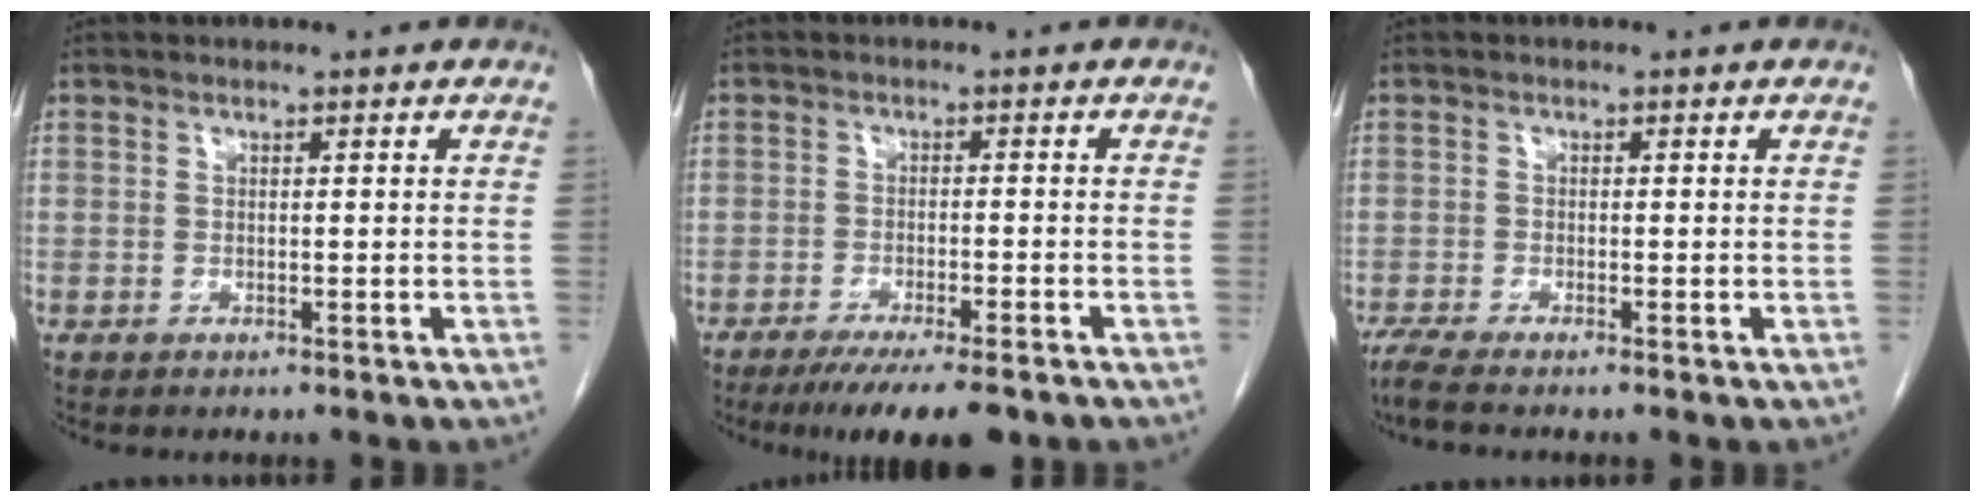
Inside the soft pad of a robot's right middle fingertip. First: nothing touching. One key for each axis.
{"total": 9.2, "fx": -7.0, "fy": 1.3, "fz": 5.8, "tx": -0.078, "ty": -0.015, "tz": -0.105}
{"total": 2.6, "fx": -2.2, "fy": -0.2, "fz": 1.4, "tx": -0.034, "ty": -0.007, "tz": -0.045}